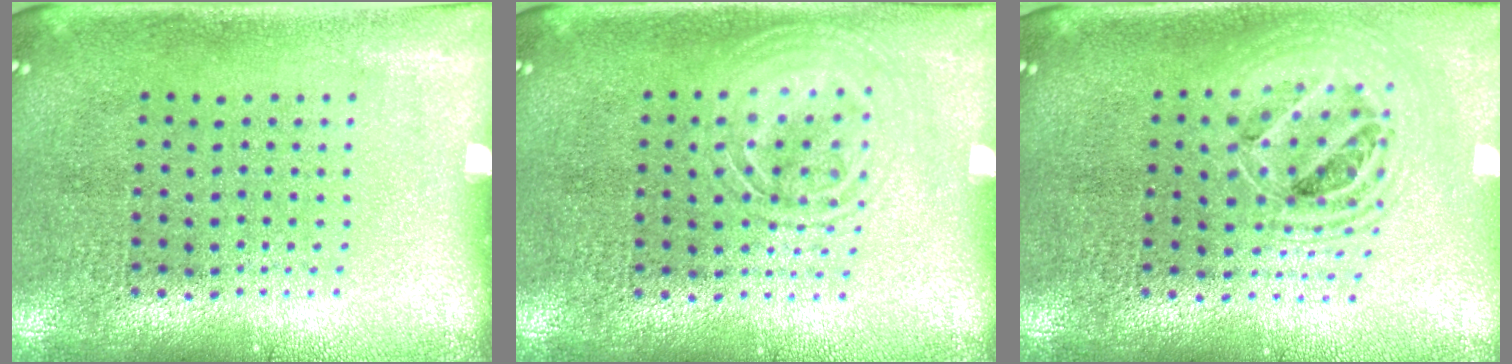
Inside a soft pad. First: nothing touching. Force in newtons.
{"total": 1.3, "press": 1.3, "slide": 0.2}
{"total": 1.9, "press": 1.6, "slide": 1.1}